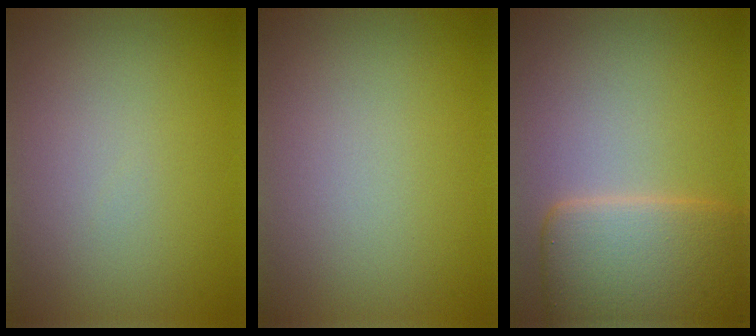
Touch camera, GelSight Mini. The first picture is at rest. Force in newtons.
{"total": 0.0}
{"total": 6.4, "press": 6.4, "slide": 0.3}